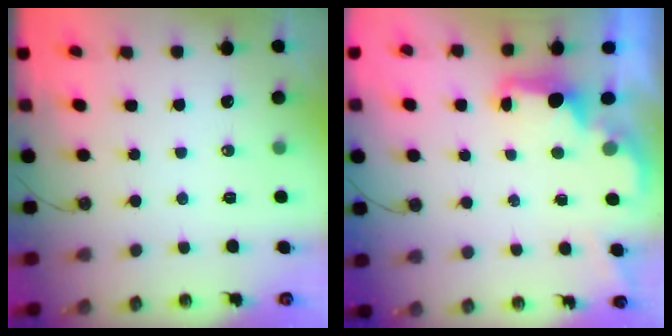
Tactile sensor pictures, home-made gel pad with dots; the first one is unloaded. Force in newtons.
{"total": 2.2, "press": 2.0, "slide": 0.8}